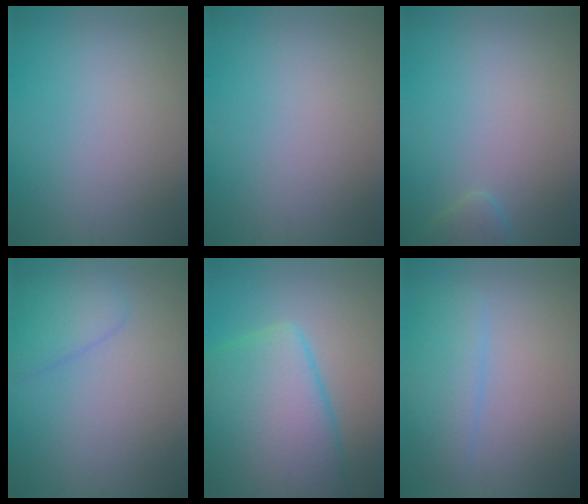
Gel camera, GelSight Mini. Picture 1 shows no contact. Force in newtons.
{"total": 0.0}
{"total": 1.5, "press": 1.5, "slide": 0.2}
{"total": 2.7, "press": 2.6, "slide": 0.2}
{"total": 10.9, "press": 10.9, "slide": 0.7}
{"total": 2.9, "press": 2.9, "slide": 0.2}